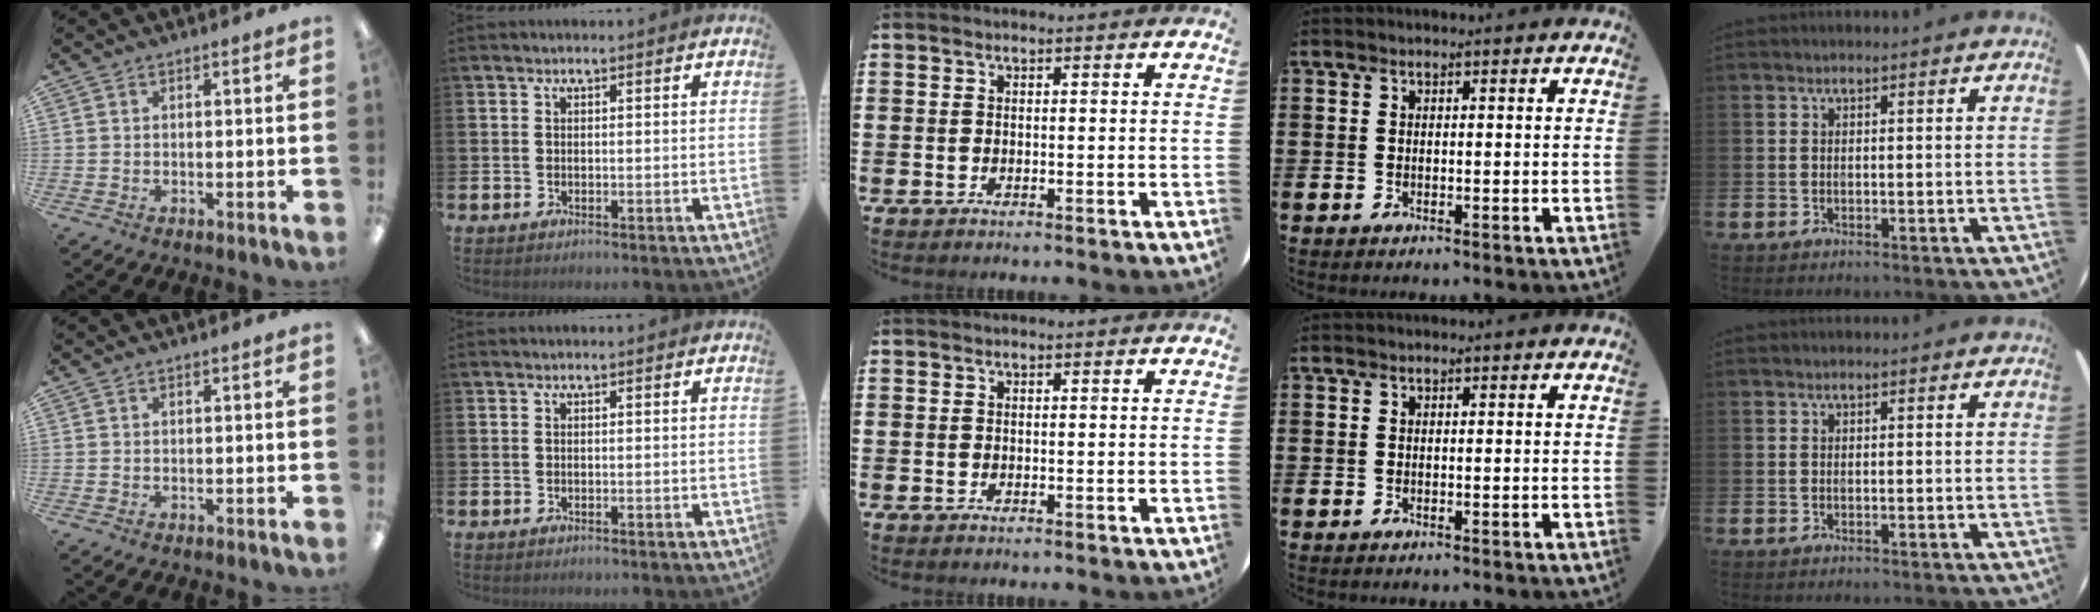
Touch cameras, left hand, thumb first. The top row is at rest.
{}